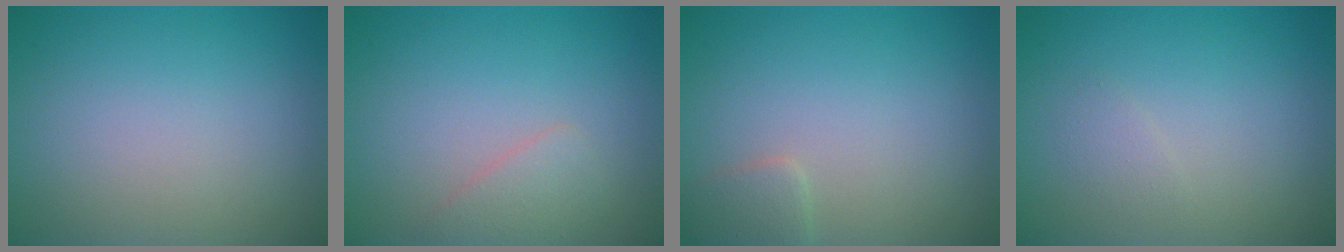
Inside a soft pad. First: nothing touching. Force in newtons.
{"total": 1.7, "press": 1.7, "slide": 0.1}
{"total": 1.6, "press": 1.6, "slide": 0.1}
{"total": 0.8, "press": 0.8, "slide": 0.1}